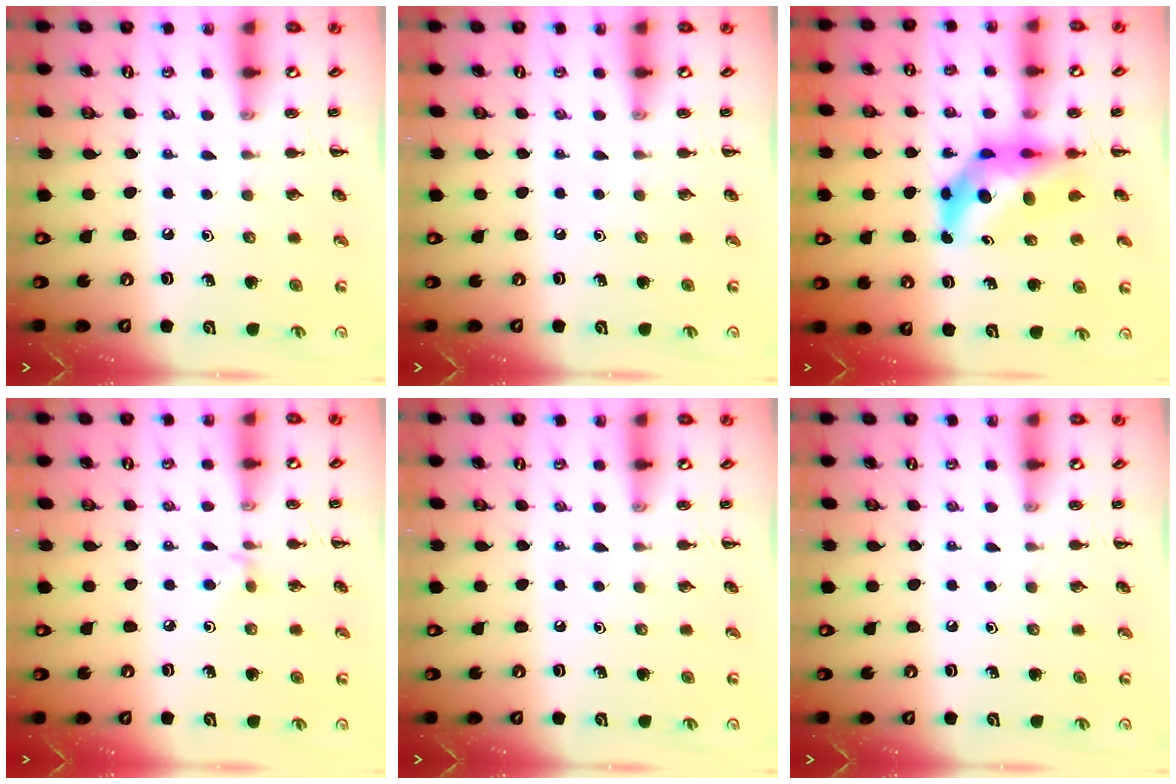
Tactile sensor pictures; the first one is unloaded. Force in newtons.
{"total": 0.0}
{"total": 7.6, "press": 7.2, "slide": 2.4}
{"total": 2.9, "press": 2.8, "slide": 0.9}
{"total": 0.0}
{"total": 0.0}